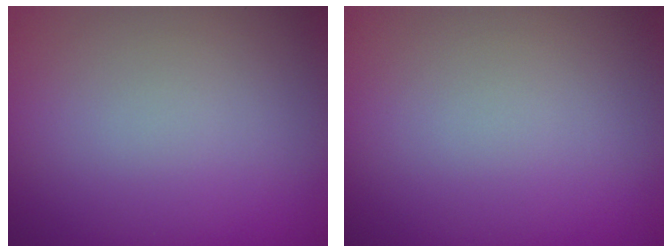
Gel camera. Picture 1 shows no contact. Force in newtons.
{"total": 0.0}